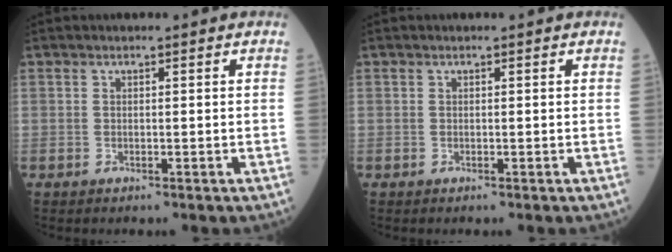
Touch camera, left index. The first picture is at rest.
{"total": 0.0}